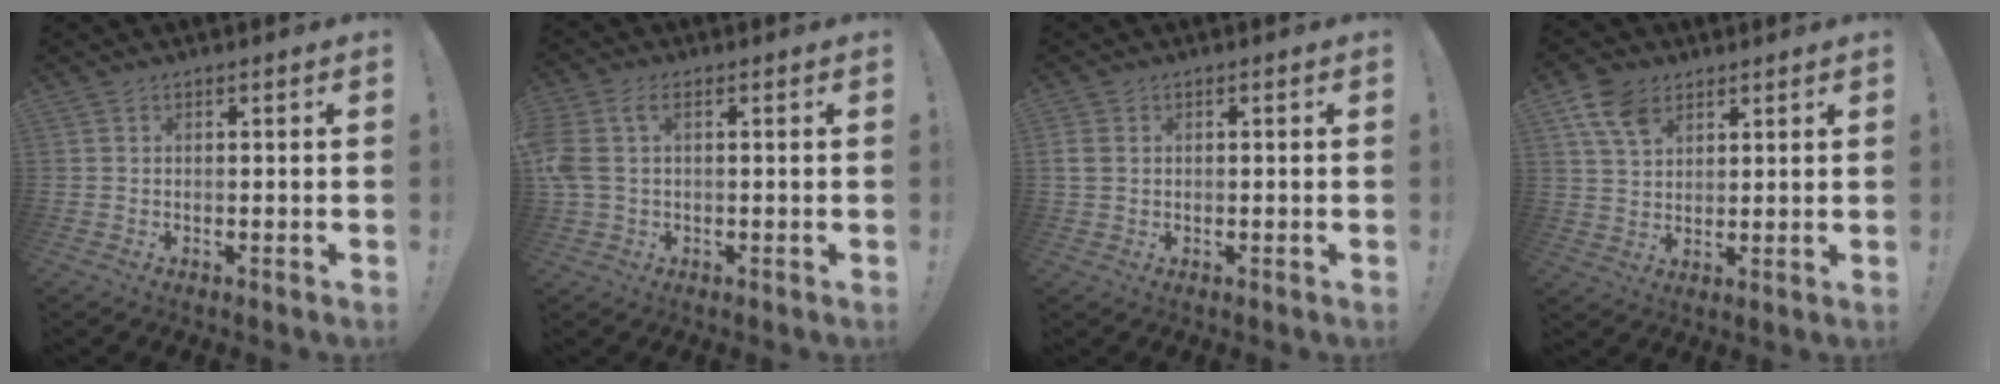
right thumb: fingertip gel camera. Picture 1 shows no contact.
{"total": 6.8, "force": [1.3, 4.3, 5.1], "torque": [-0.115, 0.001, 0.030]}
{"total": 2.8, "force": [0.5, 2.3, 1.6], "torque": [-0.035, 0.005, 0.010]}
{"total": 9.6, "force": [5.4, 6.3, 4.9], "torque": [-0.087, -0.013, 0.105]}